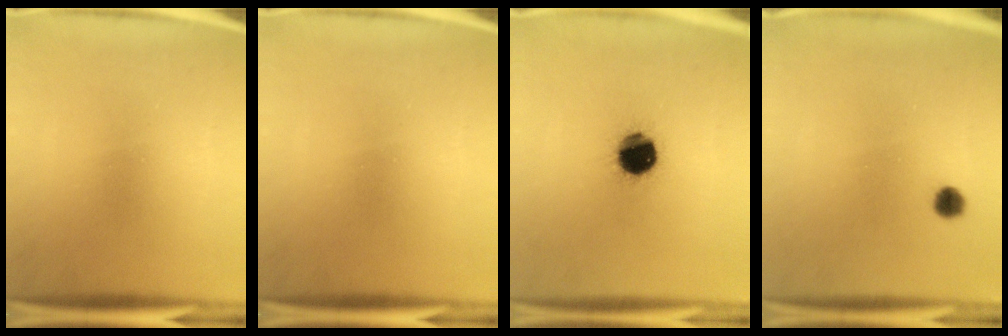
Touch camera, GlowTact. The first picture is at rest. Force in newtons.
{"total": 0.0}
{"total": 13.5}
{"total": 2.3}